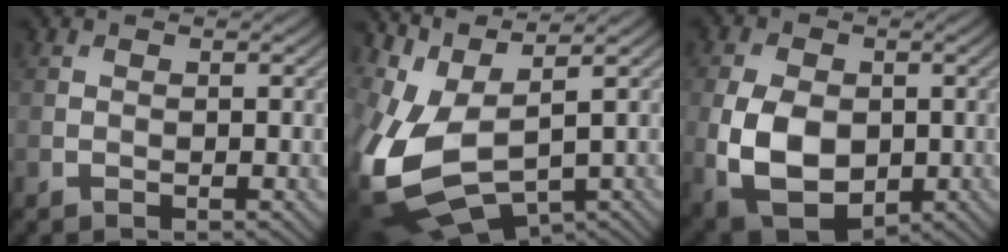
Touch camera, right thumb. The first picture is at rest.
{"total": 13.0, "force": [0.5, 6.1, 11.4], "torque": [-0.298, -0.023, 0.044]}
{"total": 12.1, "force": [-1.8, 8.1, 8.7], "torque": [-0.206, -0.022, -0.032]}